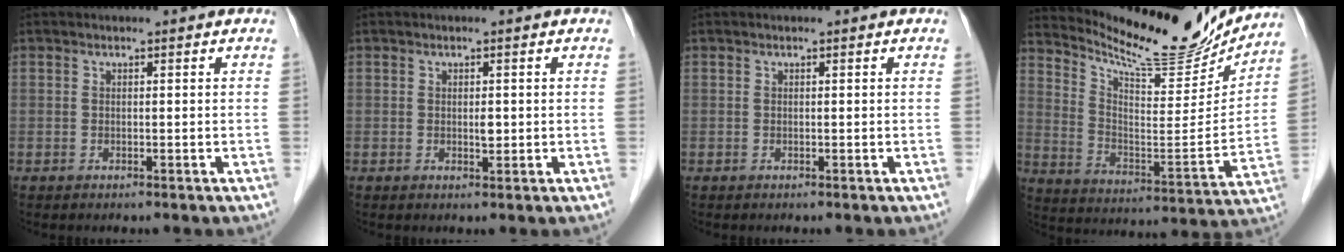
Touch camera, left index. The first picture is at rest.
{"total": 1.1, "force": [0.1, 0.4, 1.0], "torque": [-0.018, -0.003, 0.003]}
{"total": 0.0}
{"total": 17.7, "force": [16.9, 2.2, 4.8], "torque": [-0.096, -0.053, 0.259]}